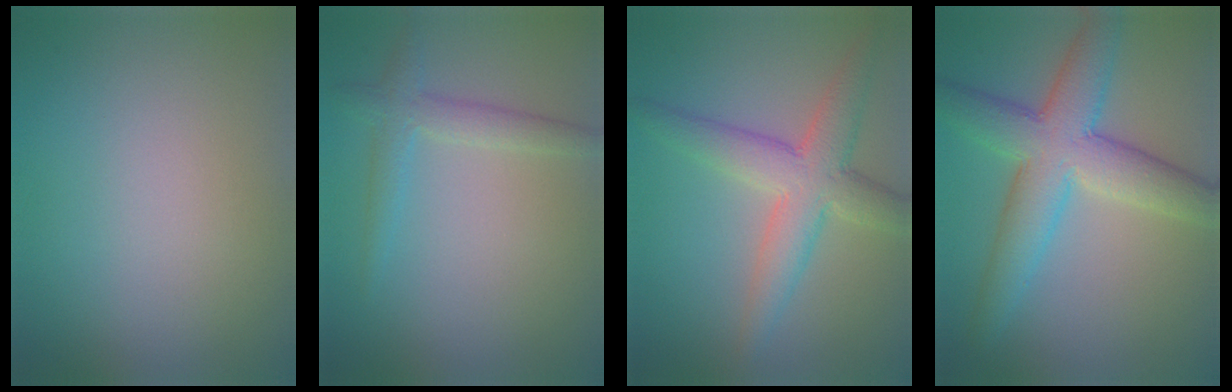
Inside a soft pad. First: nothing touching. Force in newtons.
{"total": 2.3, "press": 2.3, "slide": 0.0}
{"total": 5.3, "press": 5.3, "slide": 0.1}
{"total": 7.5, "press": 7.5, "slide": 0.3}